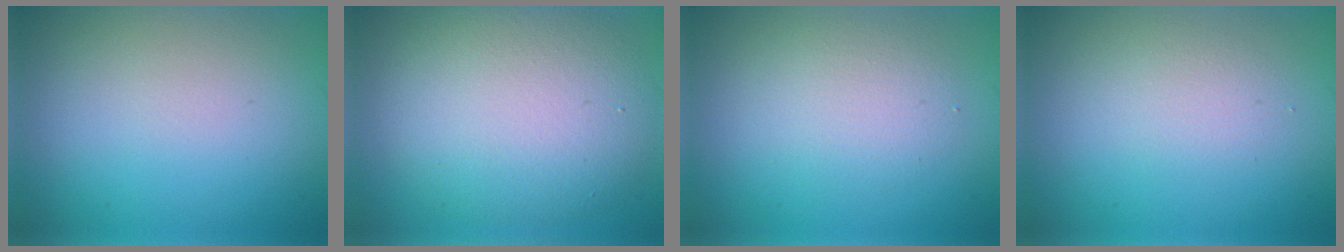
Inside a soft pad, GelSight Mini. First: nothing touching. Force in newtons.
{"total": 8.4, "press": 8.3, "slide": 0.8}
{"total": 2.6, "press": 2.6, "slide": 0.1}
{"total": 1.7, "press": 1.7, "slide": 0.1}